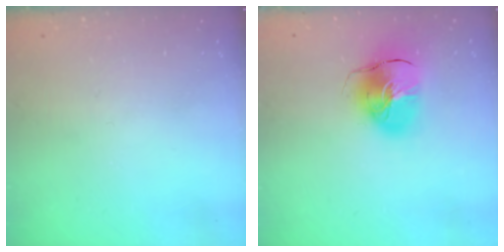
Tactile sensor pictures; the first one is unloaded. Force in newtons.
{"total": 13.9, "press": 13.8, "slide": 2.1}